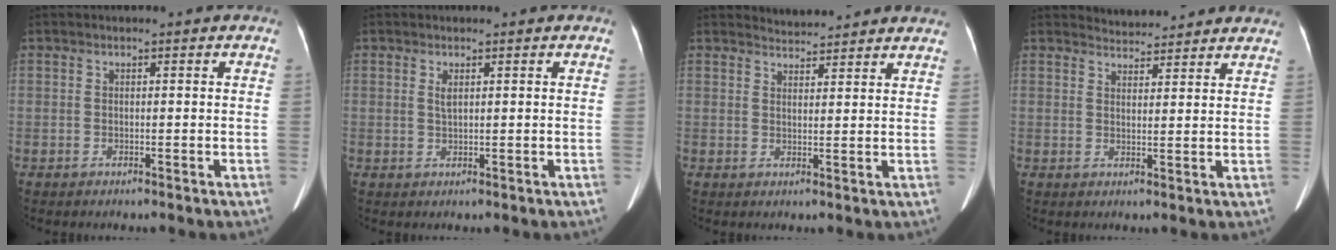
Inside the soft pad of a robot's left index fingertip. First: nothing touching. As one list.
[{"total": 1.2, "force": [0.6, 0.3, 1.0], "torque": [-0.026, -0.002, 0.013]}, {"total": 5.2, "force": [5.2, 0.3, 0.2], "torque": [-0.009, 0.014, 0.060]}, {"total": 6.0, "force": [5.9, 0.9, 0.3], "torque": [-0.005, 0.017, 0.068]}]